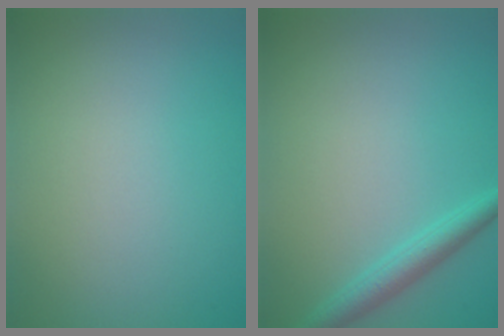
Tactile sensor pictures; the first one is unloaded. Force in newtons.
{"total": 2.5, "press": 2.5, "slide": 0.1}